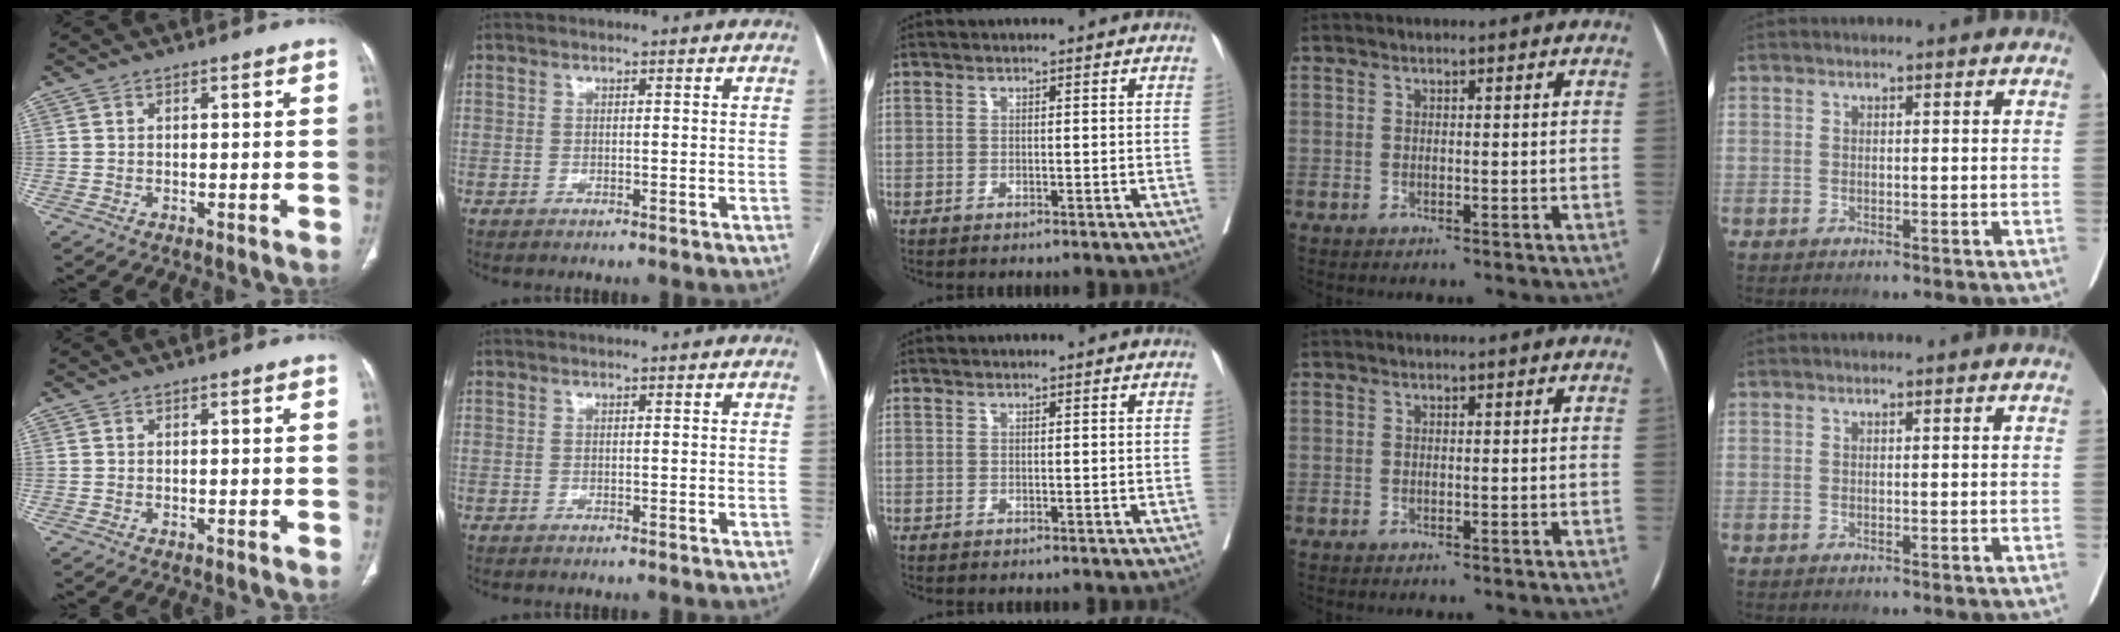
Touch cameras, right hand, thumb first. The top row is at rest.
{}